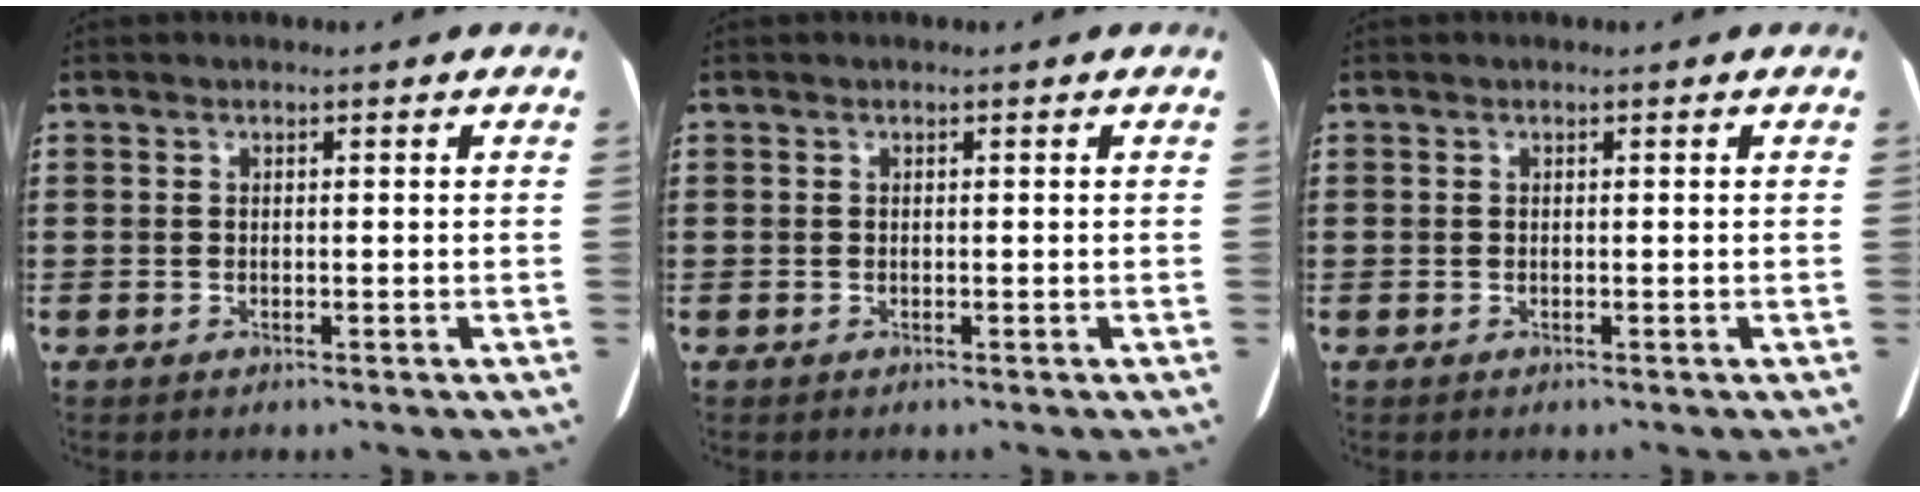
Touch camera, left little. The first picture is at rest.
{"total": 0.0}
{"total": 0.0}